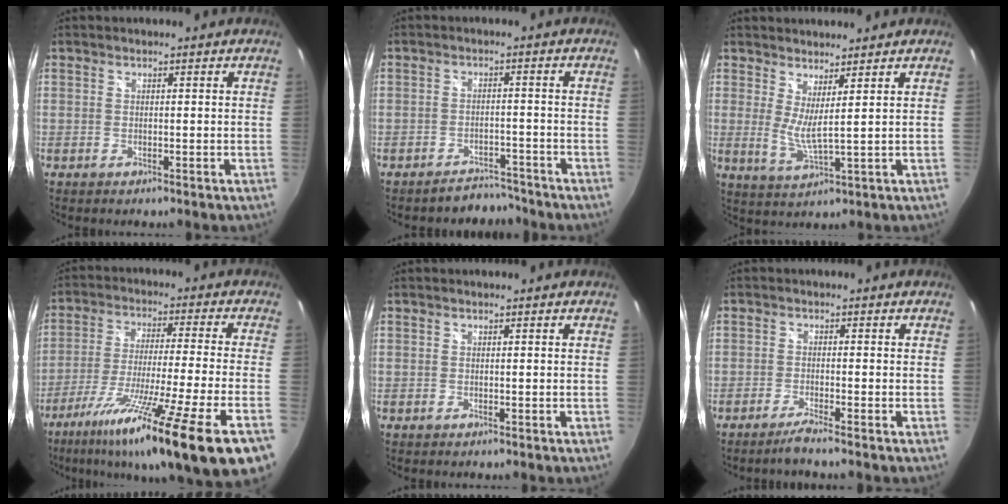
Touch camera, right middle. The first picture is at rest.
{"total": 5.1, "force": [-4.7, 1.9, -0.1], "torque": [-0.003, 0.012, -0.065]}
{"total": 4.7, "force": [2.8, -0.1, 3.8], "torque": [-0.068, -0.015, 0.043]}
{"total": 23.3, "force": [-15.3, -1.6, 17.5], "torque": [-0.281, -0.093, -0.245]}
{"total": 0.0}
{"total": 2.6, "force": [-2.2, -0.6, 1.4], "torque": [-0.041, -0.005, -0.046]}